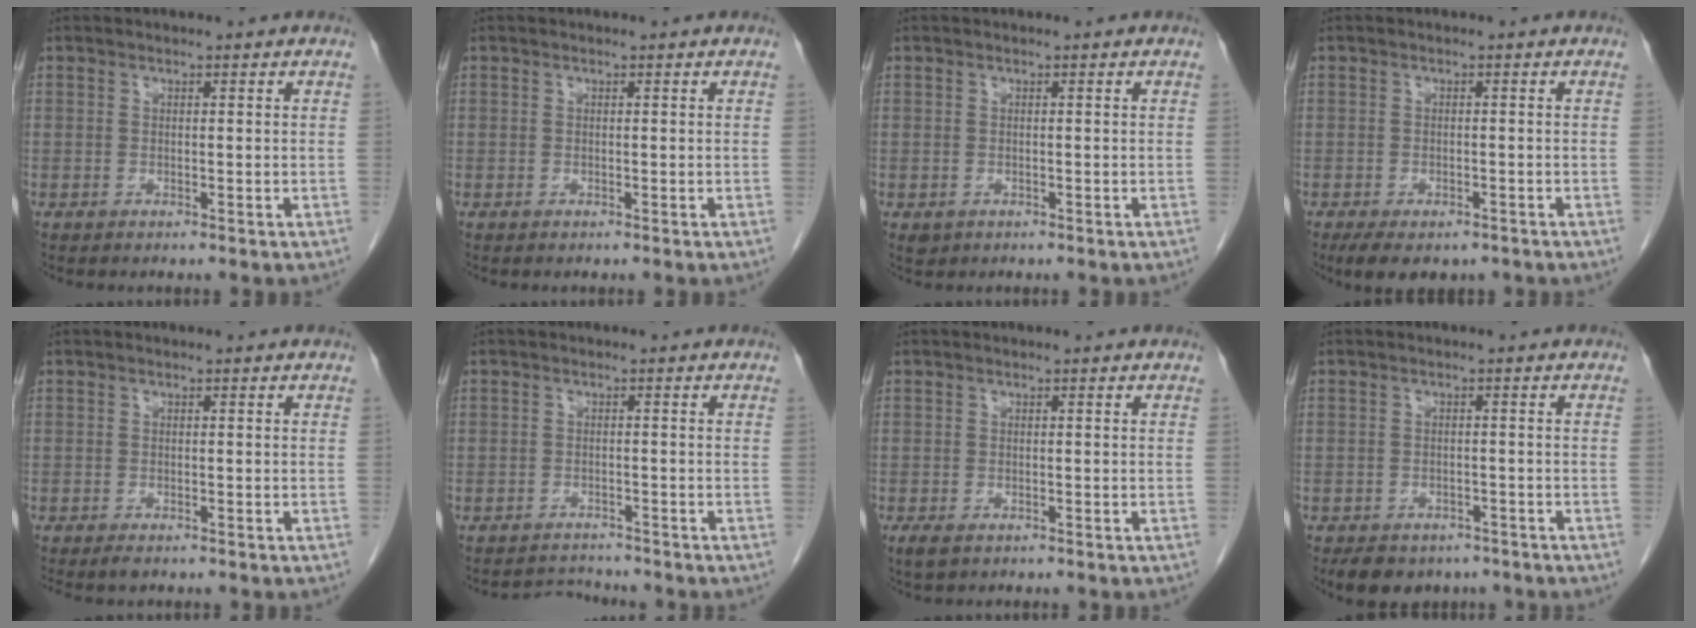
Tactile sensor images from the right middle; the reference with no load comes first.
{"total": 0.0}
{"total": 0.9, "force": [-0.3, 0.8, 0.3], "torque": [-0.008, 0.002, 0.002]}
{"total": 6.9, "force": [-5.0, 3.1, 3.5], "torque": [-0.051, -0.008, -0.068]}
{"total": 1.5, "force": [-1.1, 0.5, 0.8], "torque": [-0.014, -0.003, -0.014]}
{"total": 2.5, "force": [-2.3, 0.3, -1.0], "torque": [0.009, -0.009, -0.037]}
{"total": 2.0, "force": [-1.1, 1.0, 1.3], "torque": [-0.028, -0.004, -0.012]}
{"total": 6.9, "force": [-5.2, 3.8, 2.2], "torque": [-0.031, 0.002, -0.068]}